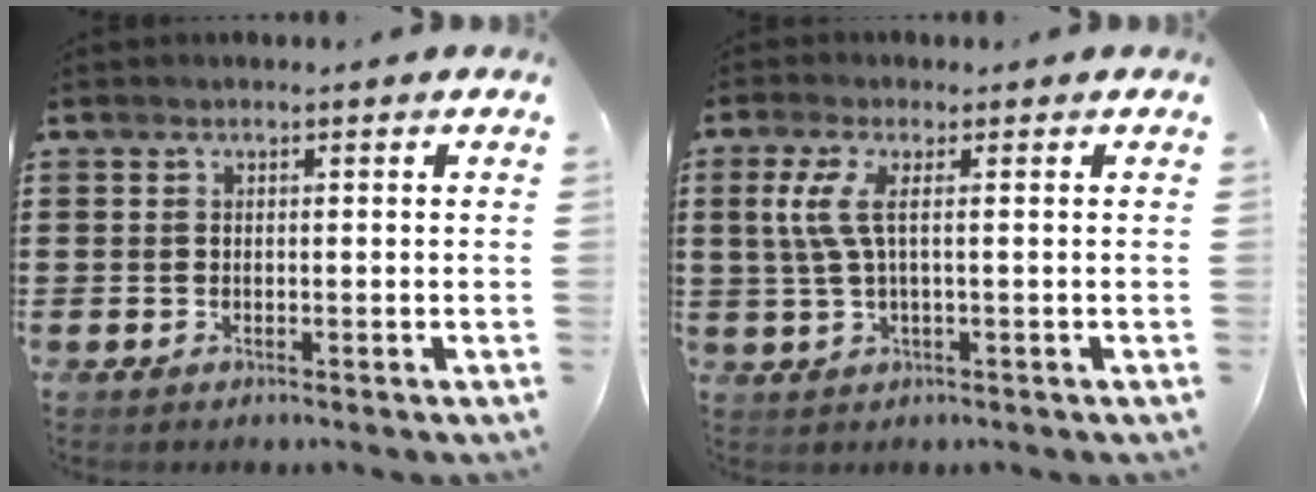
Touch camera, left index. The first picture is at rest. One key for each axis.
{"total": 4.4, "fx": 0.6, "fy": 0.7, "fz": 4.3, "tx": -0.107, "ty": -0.011, "tz": 0.003}